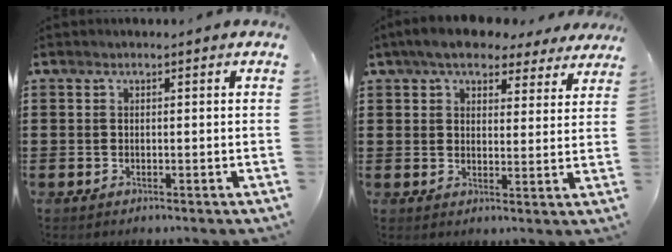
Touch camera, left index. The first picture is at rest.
{"total": 6.4, "force": [5.5, 2.2, 2.4], "torque": [-0.062, -0.007, 0.101]}